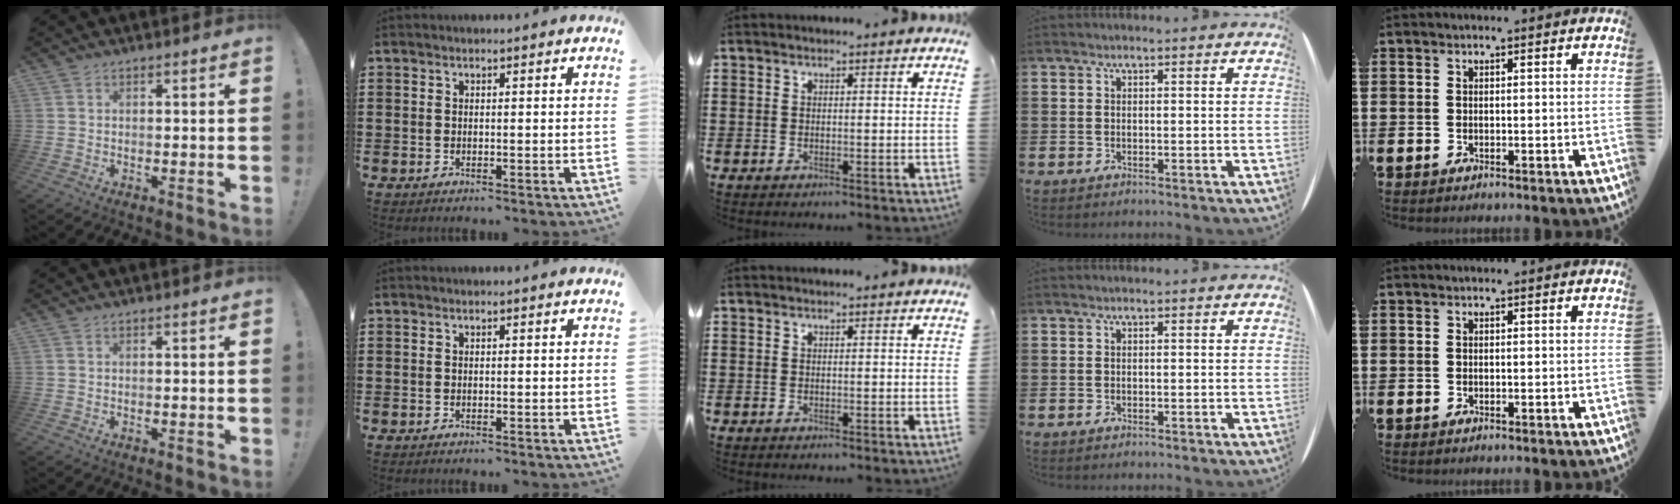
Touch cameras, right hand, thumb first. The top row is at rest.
{}